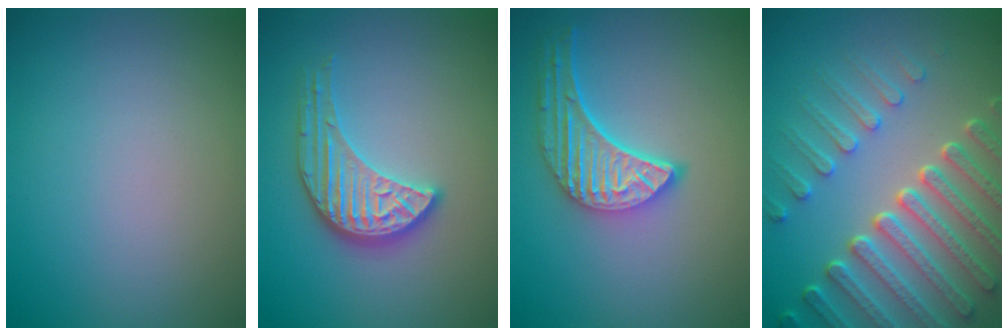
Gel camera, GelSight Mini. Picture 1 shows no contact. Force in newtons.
{"total": 3.8, "press": 3.5, "slide": 1.6}
{"total": 5.0, "press": 4.0, "slide": 3.1}
{"total": 8.1, "press": 6.0, "slide": 5.4}